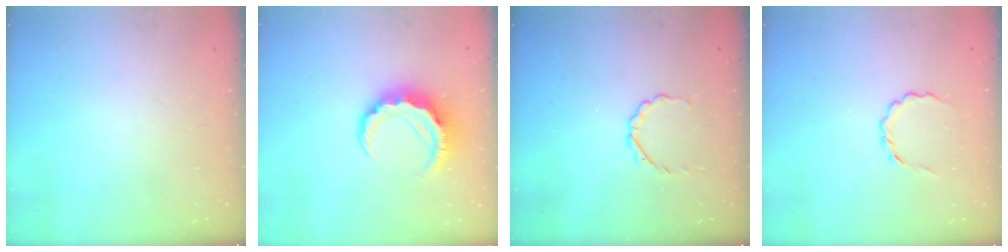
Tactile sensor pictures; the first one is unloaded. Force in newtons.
{"total": 8.4, "press": 8.3, "slide": 1.4}
{"total": 2.7, "press": 2.5, "slide": 0.9}
{"total": 4.2, "press": 4.0, "slide": 1.3}